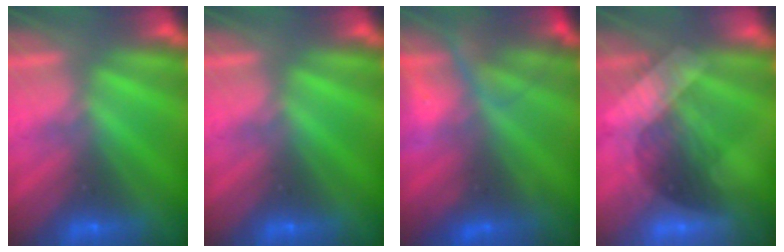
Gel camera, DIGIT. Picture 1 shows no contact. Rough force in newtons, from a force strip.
{"total": 0.0}
{"total": 8.1}
{"total": 3.0}